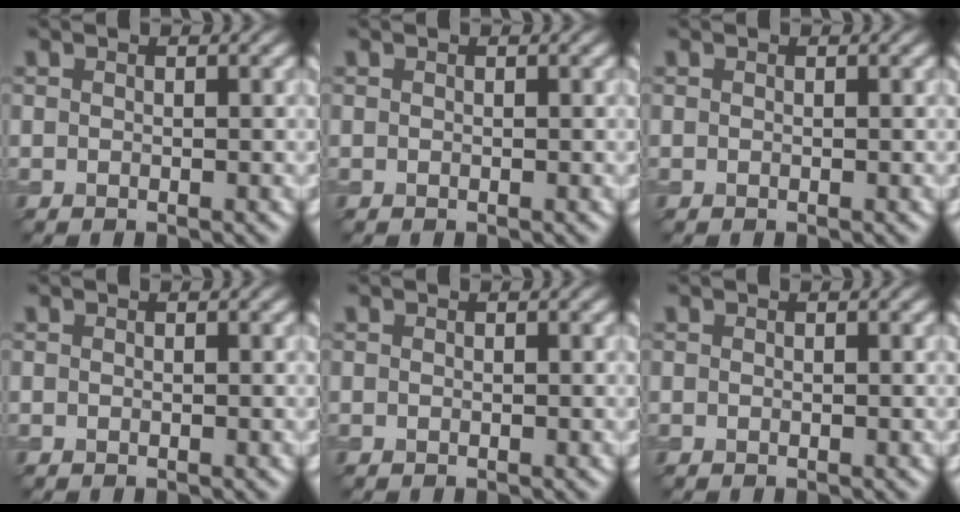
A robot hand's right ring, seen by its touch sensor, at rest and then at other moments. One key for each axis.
{"total": 0.0}
{"total": 0.0}
{"total": 0.0}
{"total": 0.0}
{"total": 0.0}